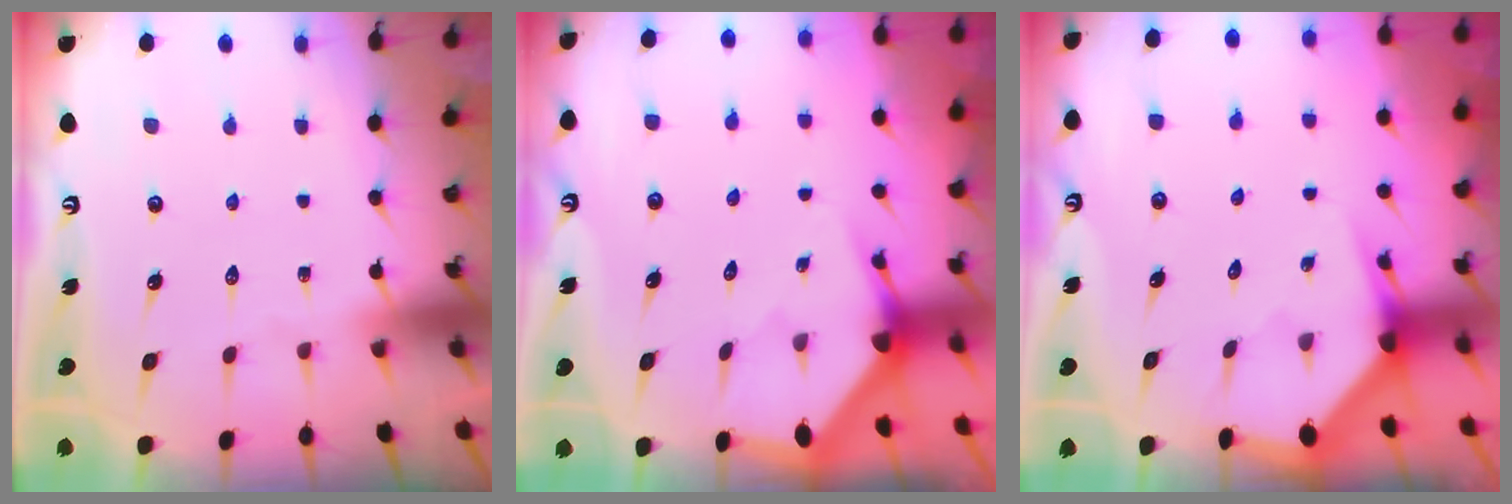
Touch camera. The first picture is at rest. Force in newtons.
{"total": 3.0, "press": 3.0, "slide": 0.1}
{"total": 3.1, "press": 3.1, "slide": 0.5}